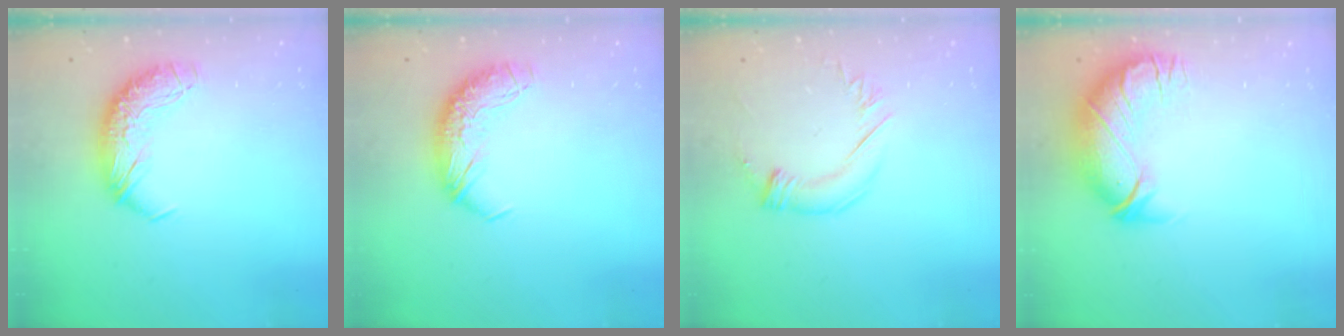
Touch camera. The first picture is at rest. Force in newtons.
{"total": 0.0}
{"total": 2.4, "press": 2.2, "slide": 1.0}
{"total": 2.9, "press": 0.4, "slide": 2.9}